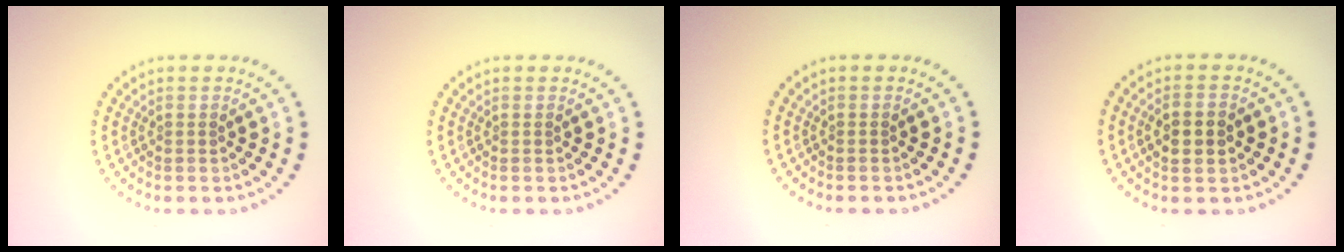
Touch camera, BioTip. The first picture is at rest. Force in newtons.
{"total": 0.0}
{"total": 0.0}
{"total": 2.8, "press": 2.8, "slide": 0.2}